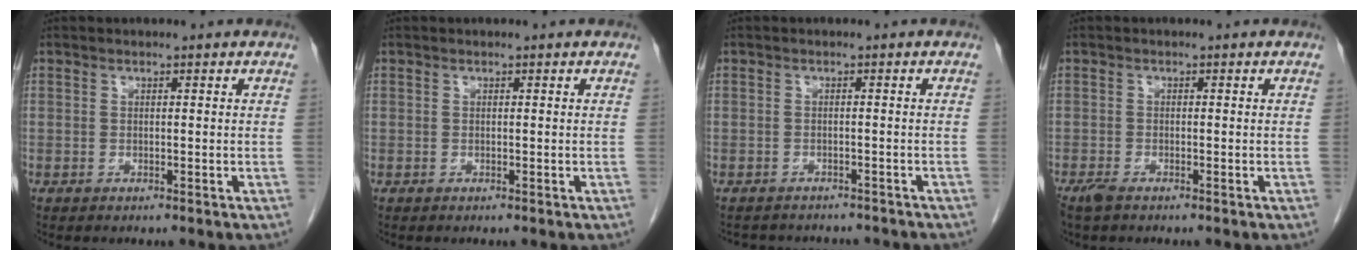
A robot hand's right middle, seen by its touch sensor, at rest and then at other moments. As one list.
[{"total": 0.0}, {"total": 7.6, "force": [-7.0, 2.6, 1.6], "torque": [-0.025, 0.006, -0.077]}, {"total": 2.0, "force": [-1.5, 0.6, 1.2], "torque": [-0.029, -0.006, -0.027]}]